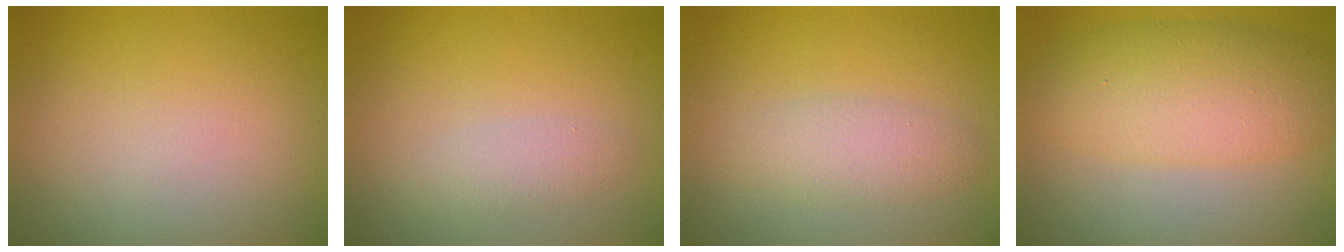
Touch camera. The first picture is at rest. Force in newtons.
{"total": 1.5, "press": 1.5, "slide": 0.1}
{"total": 2.6, "press": 2.6, "slide": 0.0}
{"total": 6.3, "press": 6.3, "slide": 0.0}